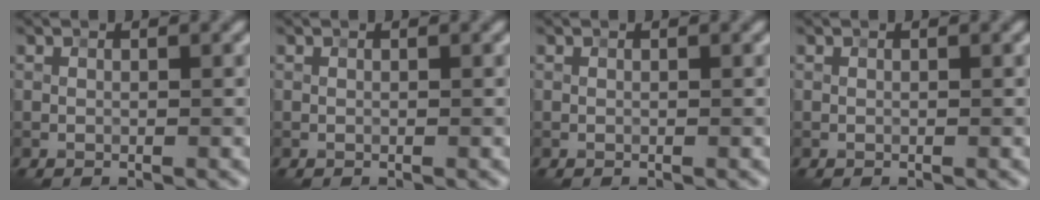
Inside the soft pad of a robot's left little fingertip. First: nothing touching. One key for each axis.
{"total": 0.0}
{"total": 0.0}
{"total": 0.0}